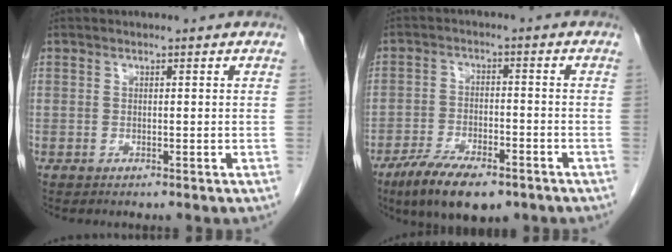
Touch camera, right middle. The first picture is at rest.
{"total": 10.4, "force": [-7.2, 3.4, 6.7], "torque": [-0.116, -0.014, -0.120]}